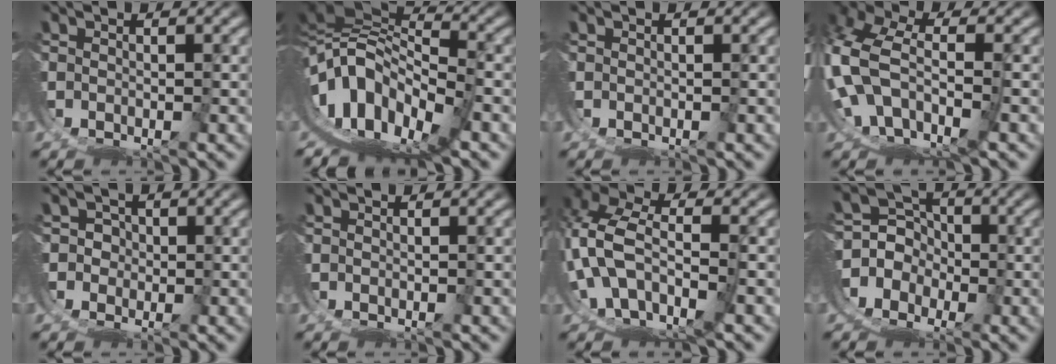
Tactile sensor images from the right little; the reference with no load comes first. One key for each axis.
{"total": 18.2, "fx": 1.0, "fy": 13.7, "fz": 12.0, "tx": -0.227, "ty": -0.017, "tz": 0.010}
{"total": 0.0}
{"total": 10.3, "fx": -1.3, "fy": 8.9, "fz": 5.0, "tx": -0.161, "ty": -0.045, "tz": -0.012}
{"total": 1.5, "fx": 0.3, "fy": 1.4, "fz": -0.5, "tx": 0.007, "ty": -0.008, "tz": 0.005}
{"total": 0.0}
{"total": 11.0, "fx": -0.8, "fy": 9.5, "fz": 5.6, "tx": -0.157, "ty": -0.042, "tz": -0.006}
{"total": 9.3, "fx": -0.5, "fy": 8.4, "fz": 3.8, "tx": -0.094, "ty": -0.025, "tz": -0.015}